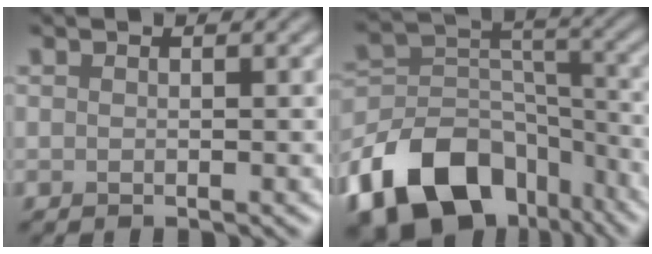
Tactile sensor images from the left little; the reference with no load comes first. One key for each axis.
{"total": 14.3, "fx": -8.7, "fy": 9.0, "fz": 6.9, "tx": -0.151, "ty": 0.001, "tz": -0.149}